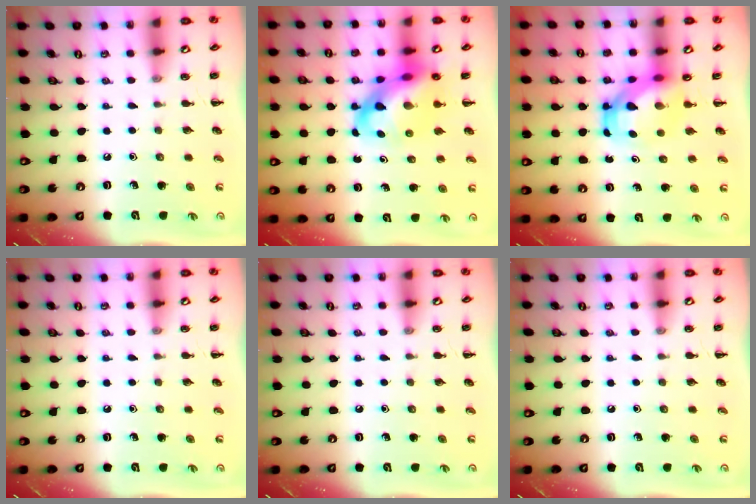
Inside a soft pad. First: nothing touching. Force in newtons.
{"total": 14.8, "press": 14.2, "slide": 4.1}
{"total": 5.8, "press": 5.6, "slide": 1.4}
{"total": 0.0}
{"total": 0.0}
{"total": 0.0}